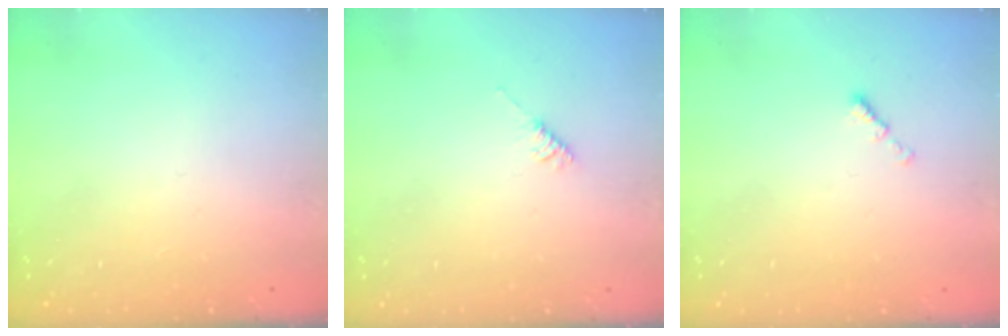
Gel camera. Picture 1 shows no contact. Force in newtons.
{"total": 3.5, "press": 3.5, "slide": 0.7}
{"total": 0.0}